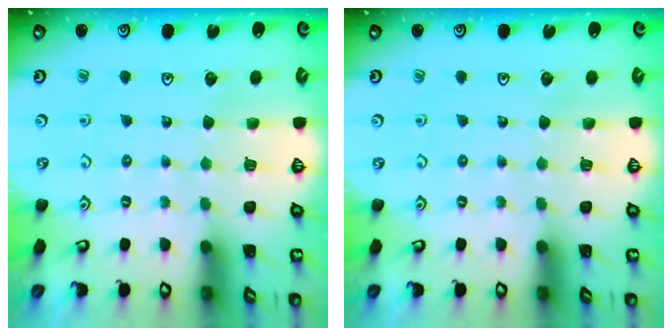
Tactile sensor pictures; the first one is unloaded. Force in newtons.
{"total": 0.0}